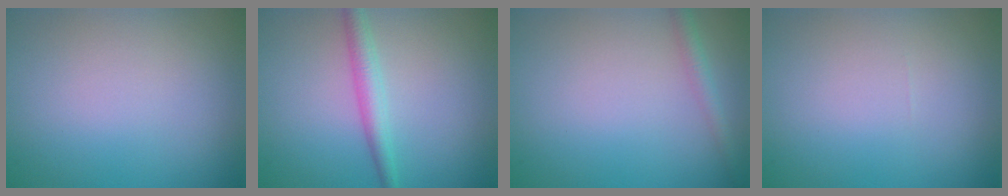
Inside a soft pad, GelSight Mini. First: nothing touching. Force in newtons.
{"total": 2.7, "press": 2.7, "slide": 0.0}
{"total": 1.6, "press": 1.6, "slide": 0.1}
{"total": 0.0}